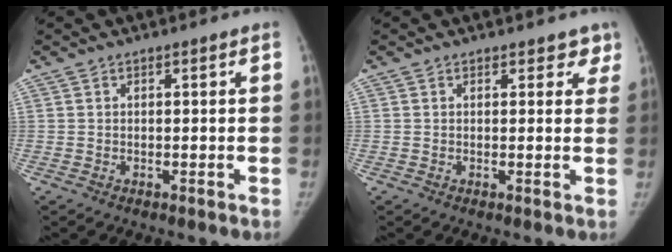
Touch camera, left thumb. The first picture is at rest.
{"total": 3.0, "force": [2.2, 1.8, 0.8], "torque": [0.029, -0.007, 0.015]}